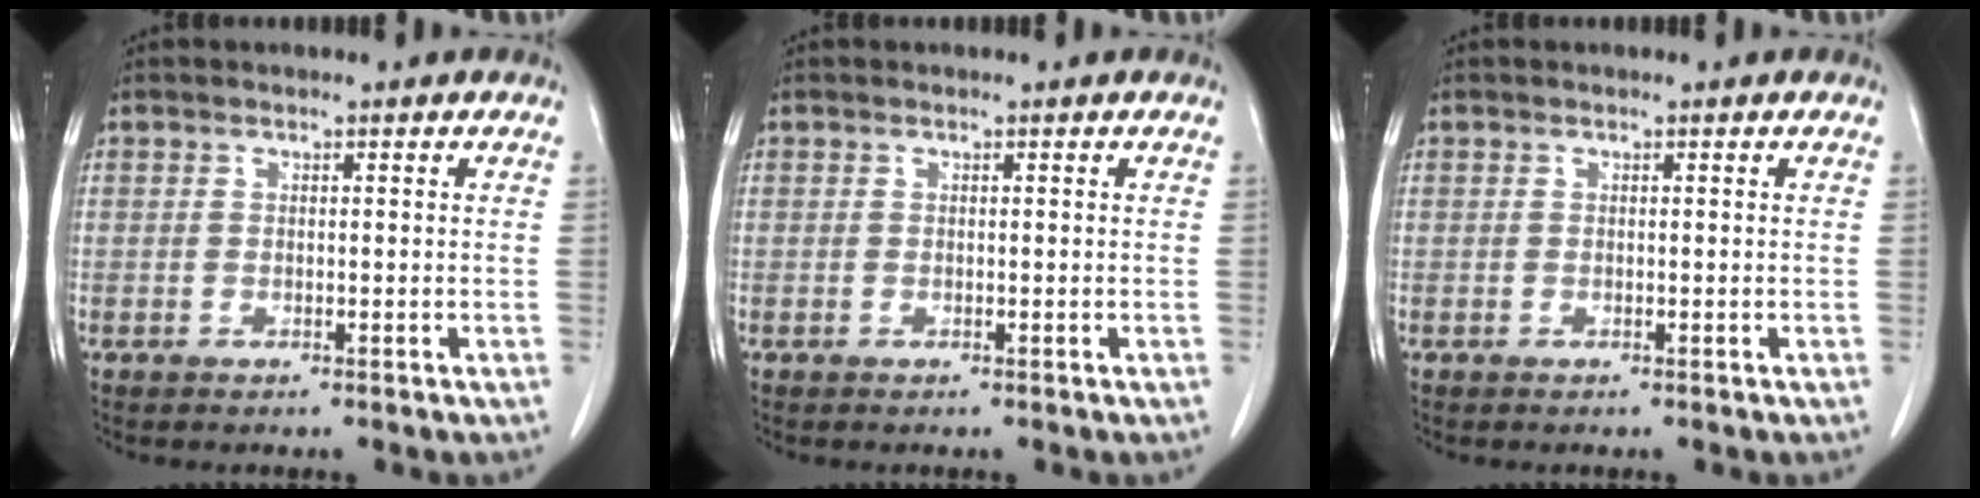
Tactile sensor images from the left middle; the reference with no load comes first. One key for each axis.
{"total": 0.0}
{"total": 0.0}